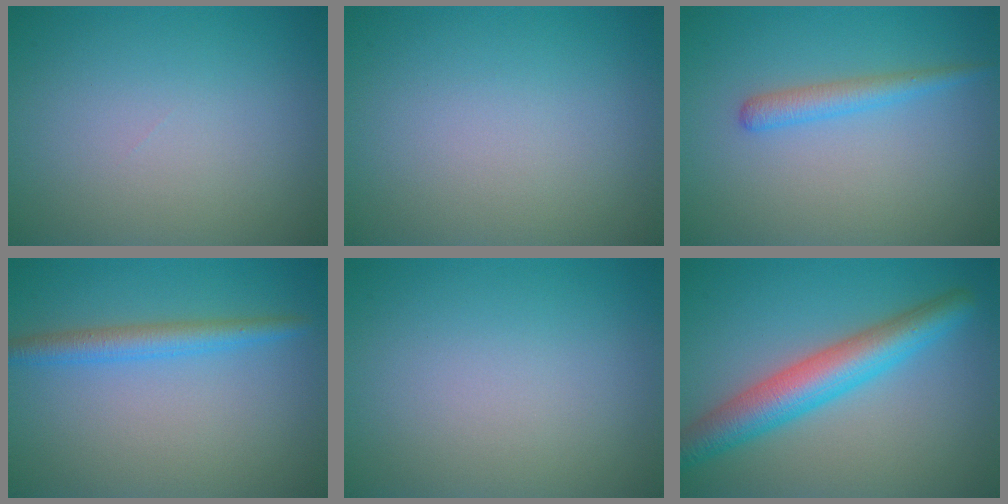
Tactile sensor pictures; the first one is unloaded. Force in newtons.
{"total": 0.0}
{"total": 2.0, "press": 2.0, "slide": 0.1}
{"total": 2.7, "press": 2.7, "slide": 0.1}
{"total": 0.0}
{"total": 6.0, "press": 6.0, "slide": 0.1}